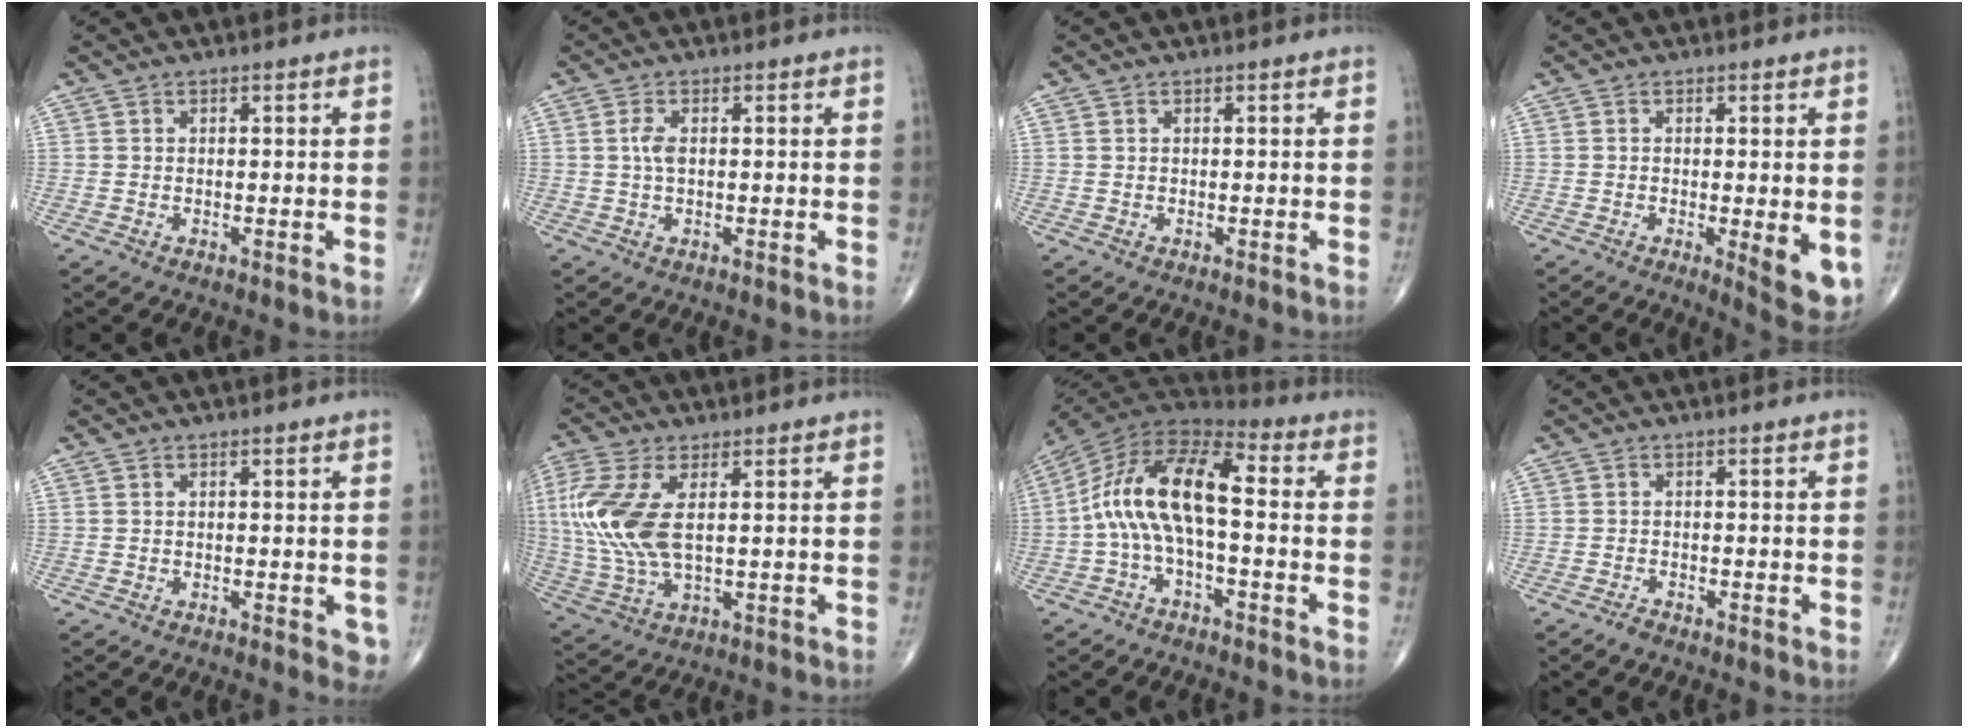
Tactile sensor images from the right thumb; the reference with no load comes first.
{"total": 2.4, "force": [0.3, 1.1, 2.1], "torque": [-0.046, 0.004, 0.006]}
{"total": 0.0}
{"total": 6.7, "force": [-1.0, 1.9, 6.3], "torque": [-0.081, -0.019, -0.012]}
{"total": 3.2, "force": [-1.0, 1.3, 2.7], "torque": [-0.013, -0.004, -0.015]}
{"total": 13.6, "force": [2.1, 6.4, 11.8], "torque": [-0.290, -0.001, 0.050]}
{"total": 15.2, "force": [-1.0, 6.5, 13.7], "torque": [-0.255, 0.050, -0.032]}
{"total": 1.3, "force": [-1.1, 0.3, 0.4], "torque": [-0.012, 0.004, -0.022]}